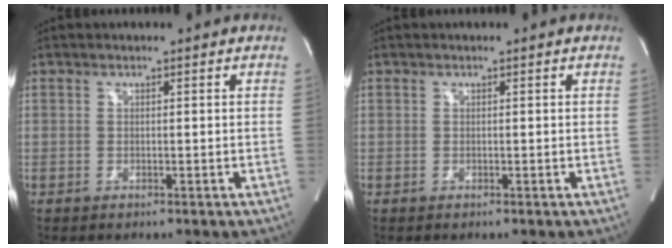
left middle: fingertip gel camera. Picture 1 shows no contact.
{"total": 0.0}